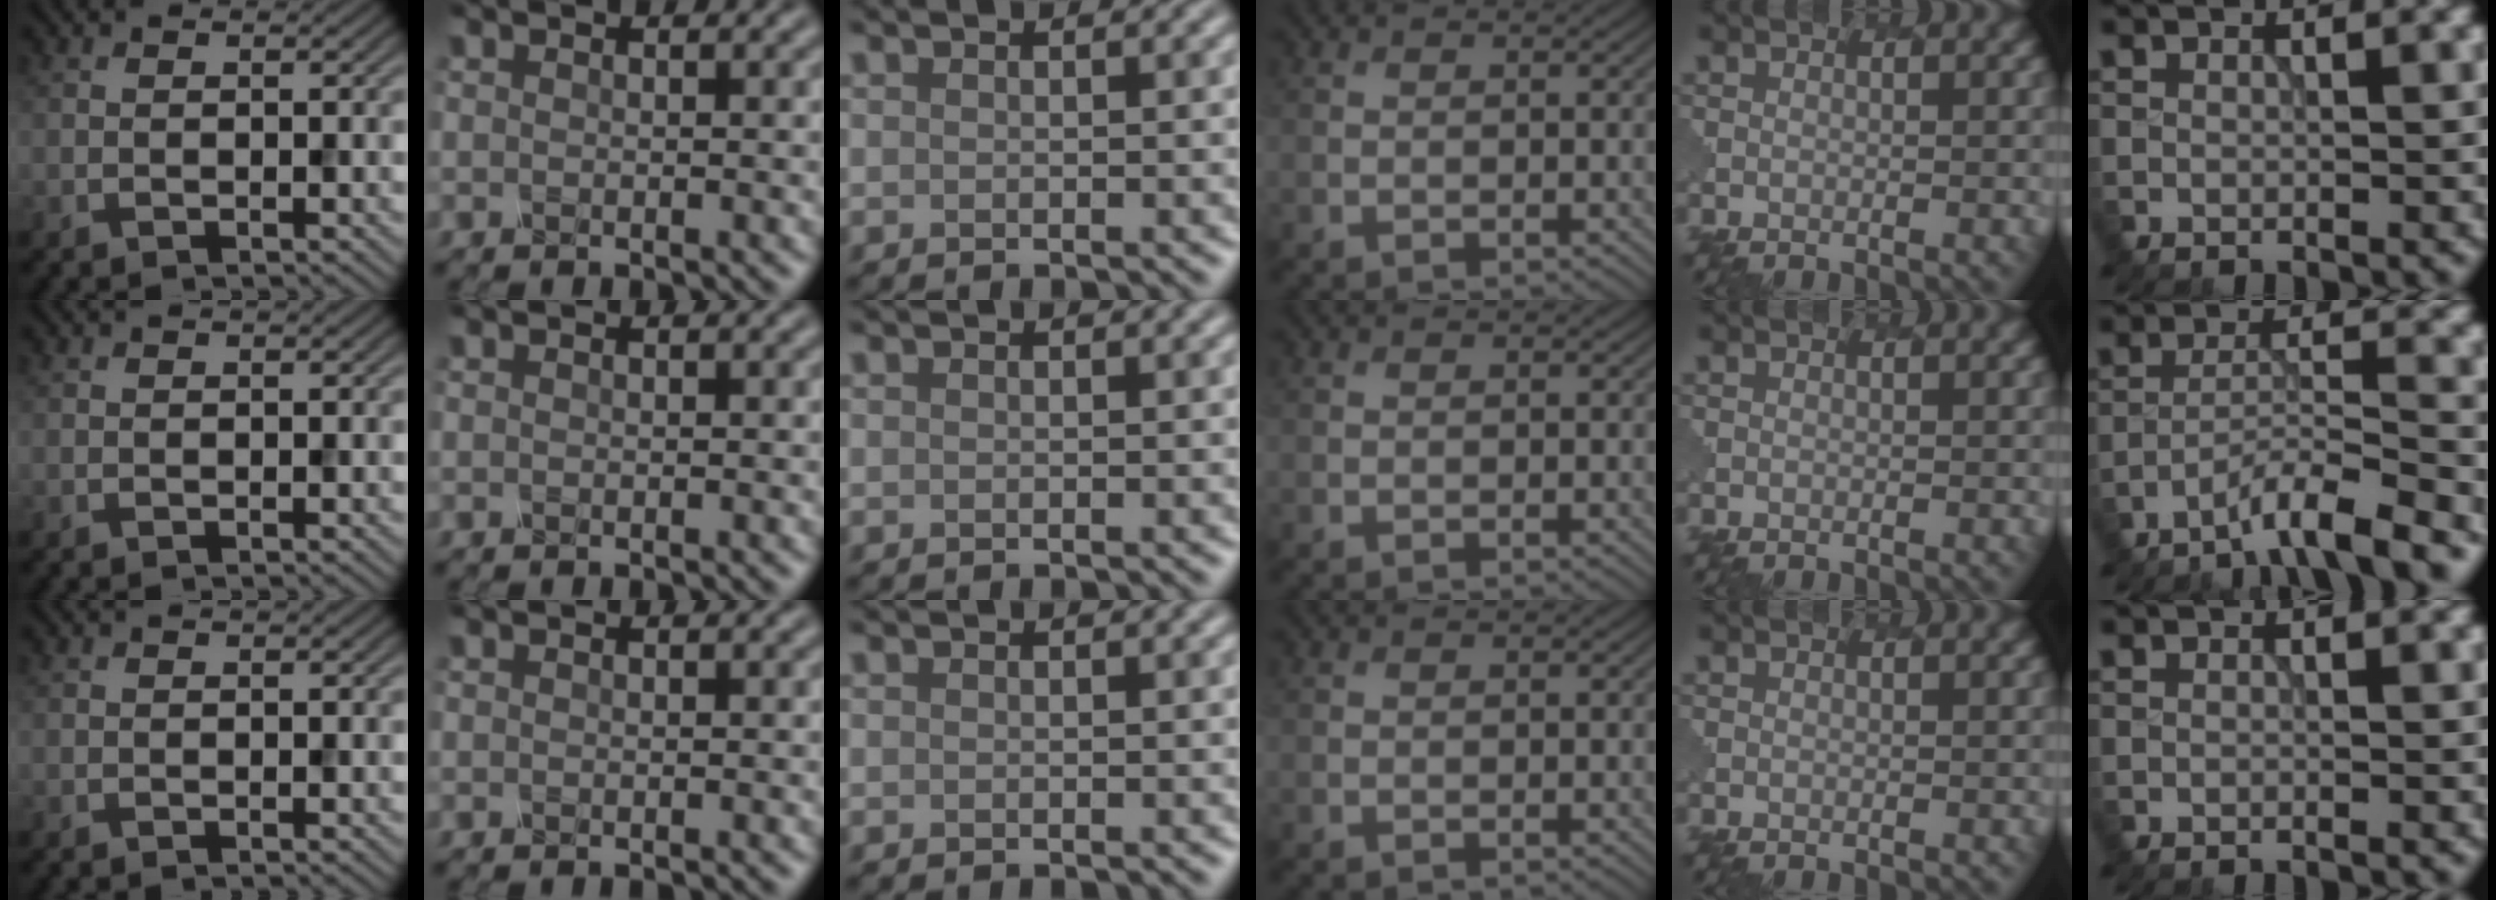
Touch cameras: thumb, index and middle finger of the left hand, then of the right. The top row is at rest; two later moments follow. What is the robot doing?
{"motion": "dispense", "object": "dispenser bottle"}